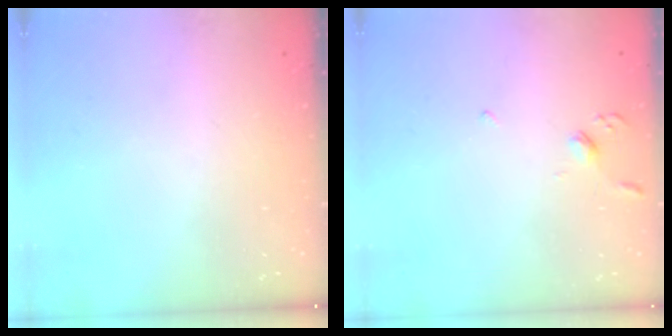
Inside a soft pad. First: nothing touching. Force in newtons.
{"total": 2.9, "press": 2.8, "slide": 0.7}